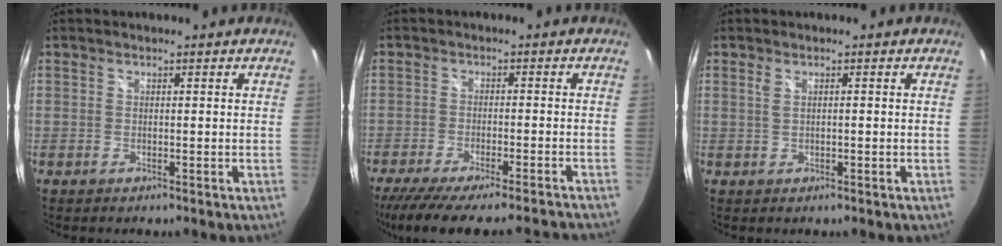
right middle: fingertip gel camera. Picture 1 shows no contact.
{"total": 17.2, "force": [-15.4, 1.2, 7.5], "torque": [-0.148, -0.030, -0.226]}
{"total": 1.4, "force": [0.1, 0.5, 1.3], "torque": [-0.024, 0.000, 0.001]}